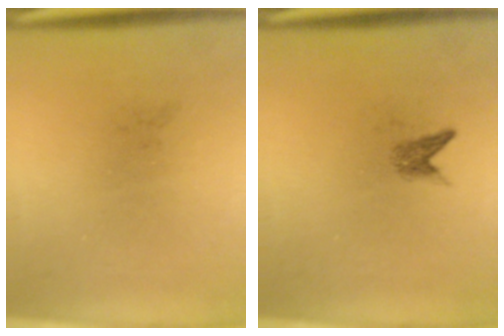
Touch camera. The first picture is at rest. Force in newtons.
{"total": 1.3}